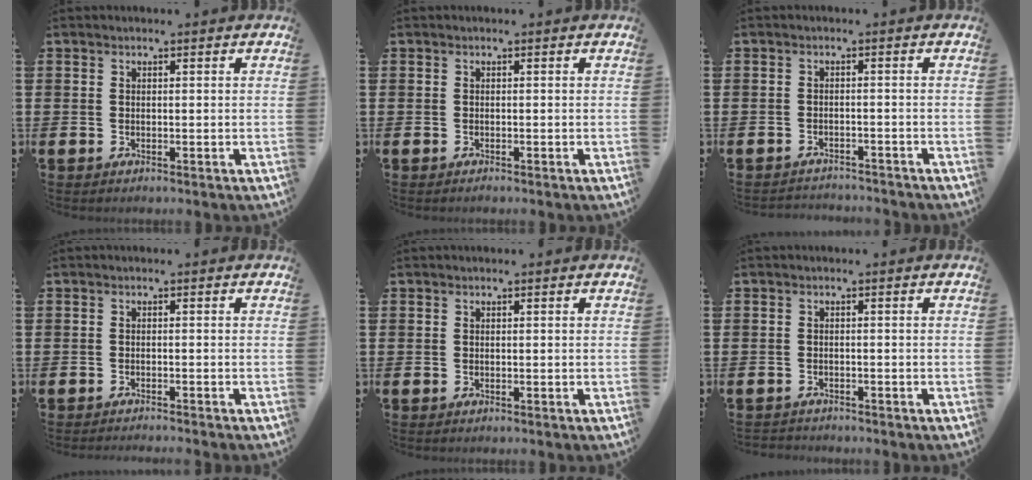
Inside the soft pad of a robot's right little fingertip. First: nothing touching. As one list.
[{"total": 0.0}, {"total": 1.6, "force": [-1.6, 0.0, -0.2], "torque": [-0.002, 0.003, -0.034]}, {"total": 0.7, "force": [-0.7, -0.2, 0.0], "torque": [0.000, -0.001, -0.015]}, {"total": 0.0}, {"total": 0.8, "force": [-0.8, 0.1, -0.1], "torque": [-0.001, 0.001, -0.017]}]